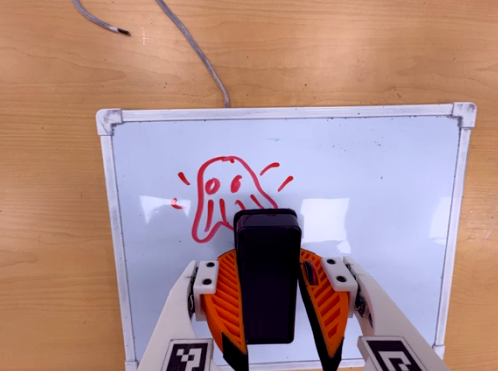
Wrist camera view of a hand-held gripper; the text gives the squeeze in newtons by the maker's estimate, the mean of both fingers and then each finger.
{"total": 7.9, "left": 6.6, "right": 9.1}